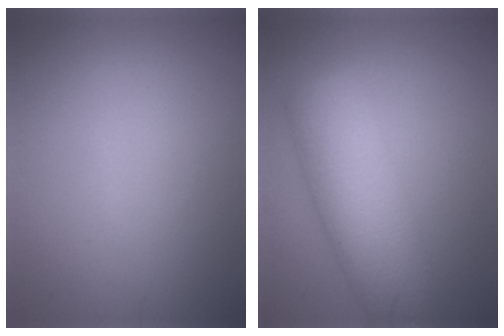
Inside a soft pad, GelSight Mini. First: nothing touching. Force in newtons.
{"total": 7.5, "press": 7.5, "slide": 0.2}